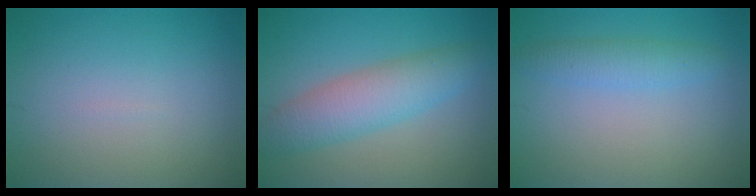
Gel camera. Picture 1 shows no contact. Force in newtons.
{"total": 5.0, "press": 5.0, "slide": 0.1}
{"total": 2.3, "press": 2.3, "slide": 0.2}